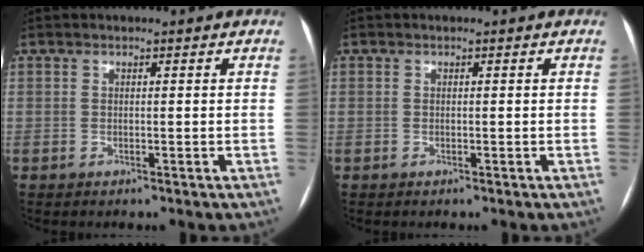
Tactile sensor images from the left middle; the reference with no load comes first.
{"total": 0.0}